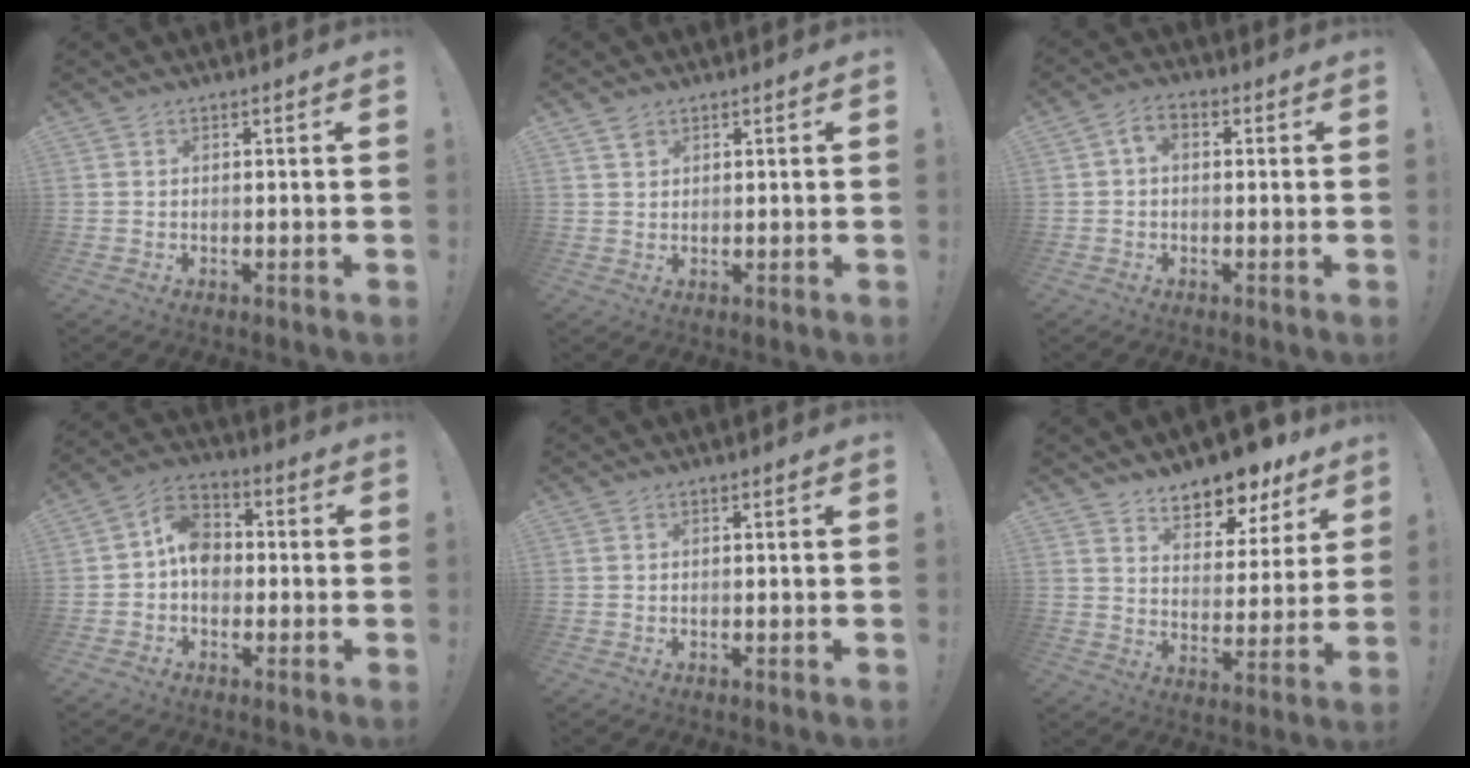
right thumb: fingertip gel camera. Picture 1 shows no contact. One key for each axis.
{"total": 1.7, "fx": 1.3, "fy": 0.9, "fz": 0.5, "tx": 0.002, "ty": -0.009, "tz": 0.022}
{"total": 3.9, "fx": 0.1, "fy": 2.5, "fz": 3.0, "tx": -0.040, "ty": 0.004, "tz": 0.001}
{"total": 9.7, "fx": -0.7, "fy": 7.5, "fz": 6.1, "tx": -0.098, "ty": 0.022, "tz": -0.008}
{"total": 0.0}
{"total": 11.3, "fx": 9.7, "fy": 4.6, "fz": 3.5, "tx": -0.049, "ty": -0.082, "tz": 0.173}